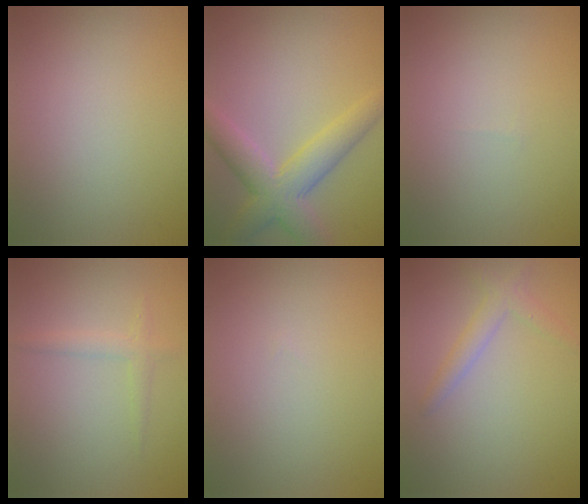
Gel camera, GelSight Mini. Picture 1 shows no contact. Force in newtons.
{"total": 5.5, "press": 5.4, "slide": 0.3}
{"total": 0.0}
{"total": 1.4, "press": 1.4, "slide": 0.0}
{"total": 0.0}
{"total": 2.0, "press": 2.0, "slide": 0.1}